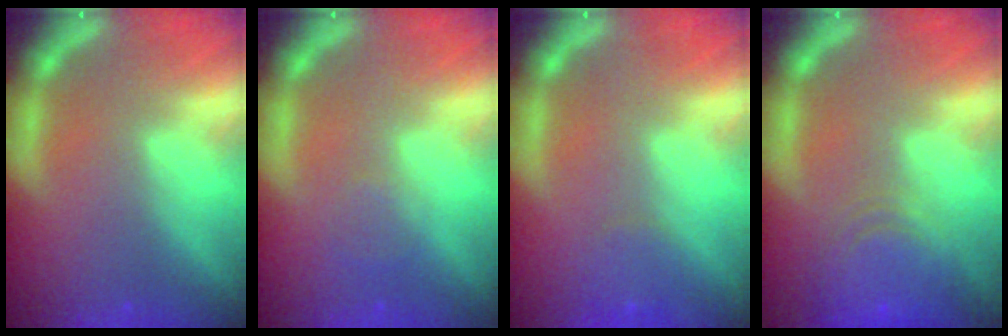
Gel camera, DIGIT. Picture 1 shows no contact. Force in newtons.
{"total": 1.5}
{"total": 1.9}
{"total": 7.5}